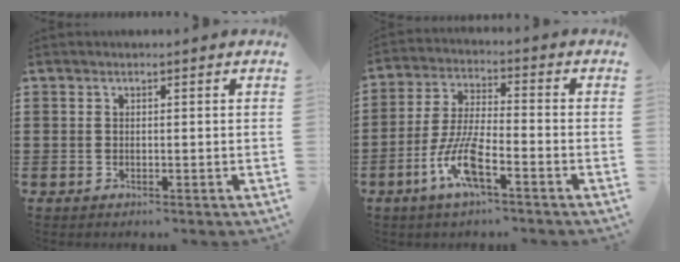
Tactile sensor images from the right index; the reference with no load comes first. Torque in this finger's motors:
{"motor_torque": [2.14, 0.00, 1.03, 0.21]}